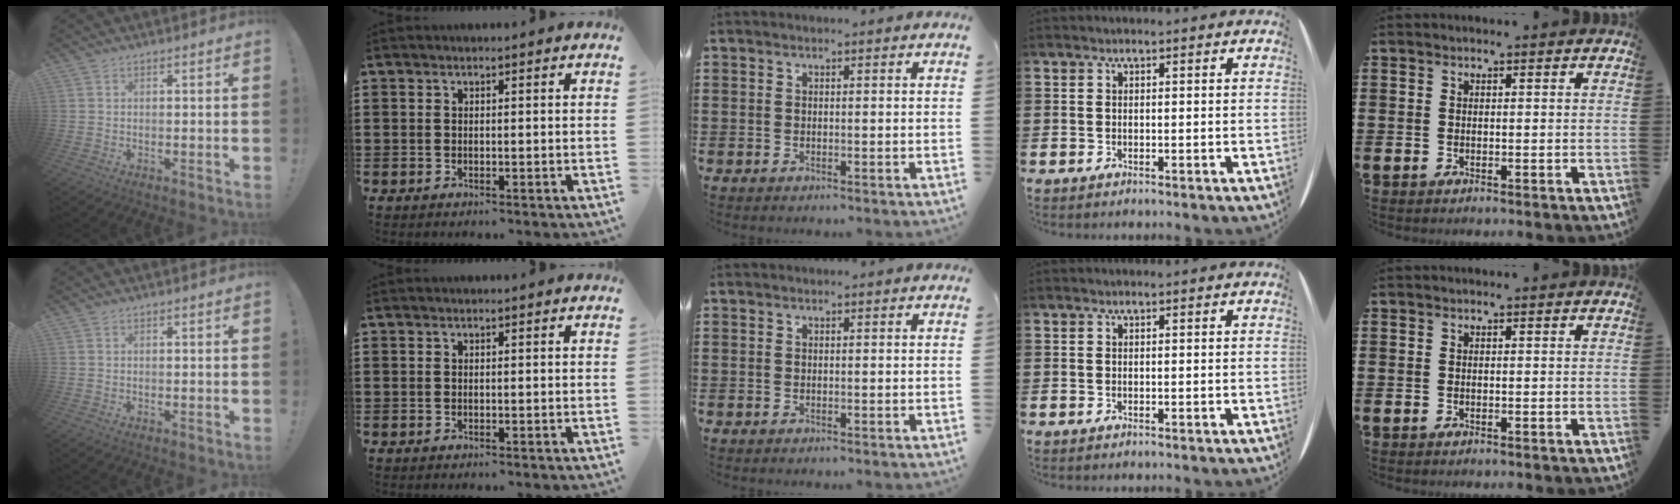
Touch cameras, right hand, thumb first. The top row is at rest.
{}